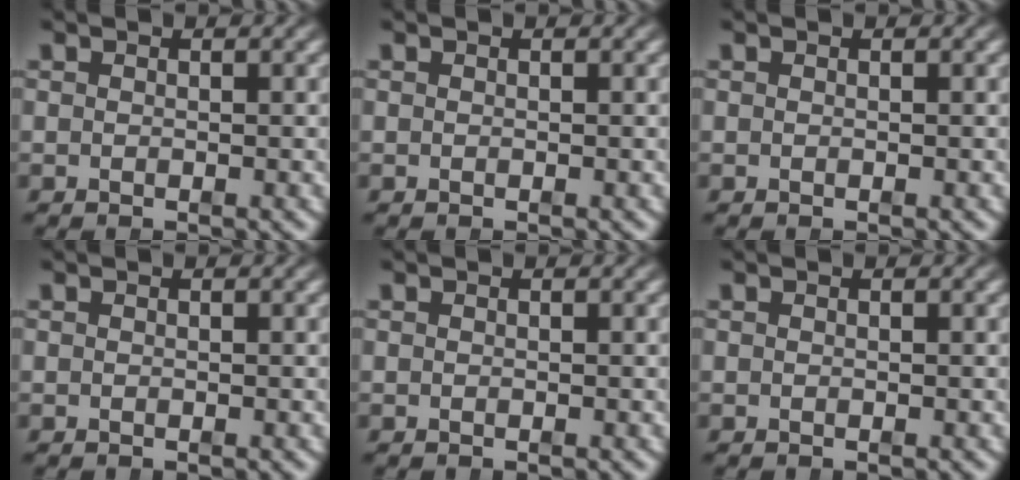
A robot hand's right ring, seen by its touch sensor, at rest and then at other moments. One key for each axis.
{"total": 0.0}
{"total": 0.0}
{"total": 0.0}
{"total": 0.0}
{"total": 0.0}